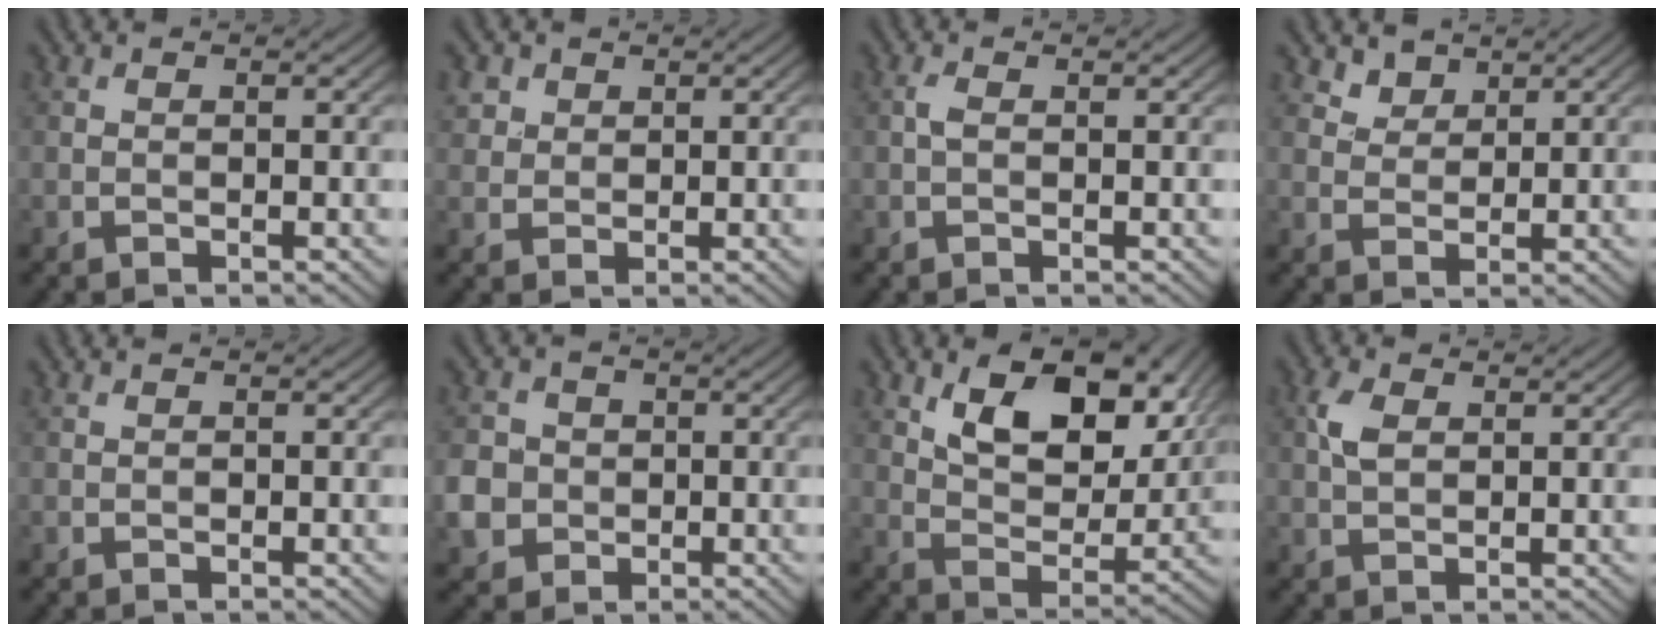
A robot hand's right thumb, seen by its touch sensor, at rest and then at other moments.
{"total": 2.8, "force": [1.4, 2.2, 0.8], "torque": [-0.033, -0.004, 0.040]}
{"total": 0.9, "force": [0.0, 0.2, 0.9], "torque": [-0.025, 0.005, -0.001]}
{"total": 2.5, "force": [2.0, 1.3, 0.7], "torque": [-0.019, -0.003, 0.044]}
{"total": 0.0}
{"total": 5.9, "force": [-1.1, 5.5, 1.9], "torque": [-0.070, -0.009, -0.037]}
{"total": 11.7, "force": [5.8, 6.0, 8.2], "torque": [-0.140, -0.007, 0.100]}
{"total": 2.7, "force": [0.9, 1.4, 2.1], "torque": [-0.056, 0.006, 0.017]}